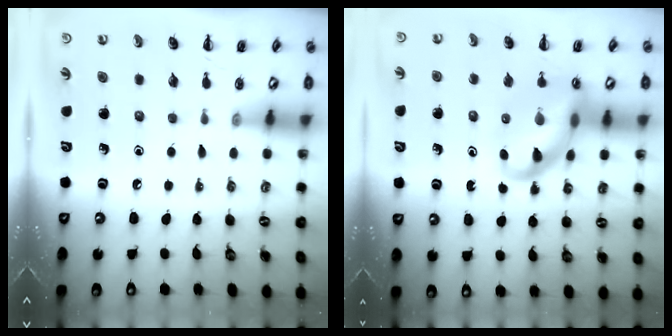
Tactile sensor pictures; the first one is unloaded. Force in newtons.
{"total": 14.6, "press": 14.4, "slide": 2.8}